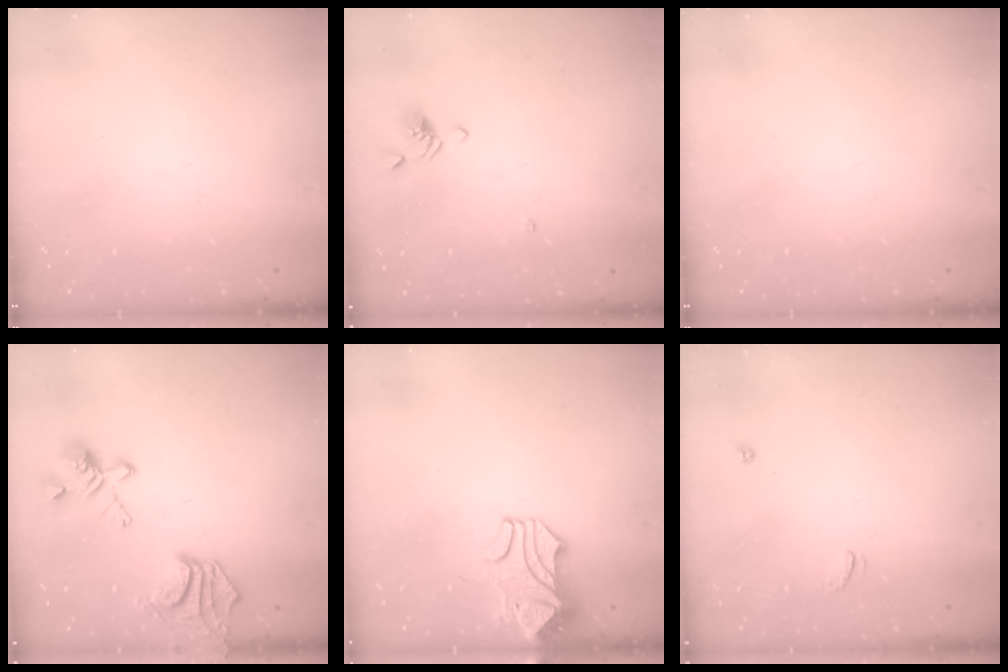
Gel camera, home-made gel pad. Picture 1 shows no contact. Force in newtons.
{"total": 1.9, "press": 1.8, "slide": 0.4}
{"total": 0.0}
{"total": 8.3, "press": 7.7, "slide": 2.9}
{"total": 2.4, "press": 2.2, "slide": 1.1}
{"total": 0.5, "press": 0.4, "slide": 0.3}